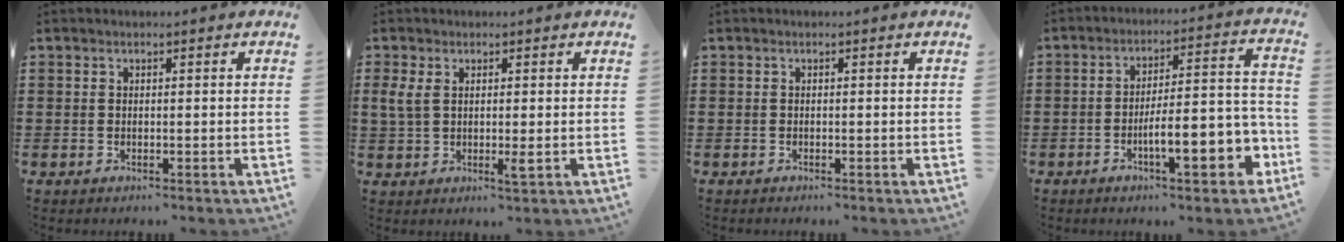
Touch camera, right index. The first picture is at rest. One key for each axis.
{"total": 4.5, "fx": 0.4, "fy": 1.9, "fz": 4.1, "tx": -0.099, "ty": -0.005, "tz": 0.002}
{"total": 0.0}
{"total": 10.1, "fx": -4.2, "fy": 2.3, "fz": 8.9, "tx": -0.130, "ty": -0.007, "tz": -0.073}